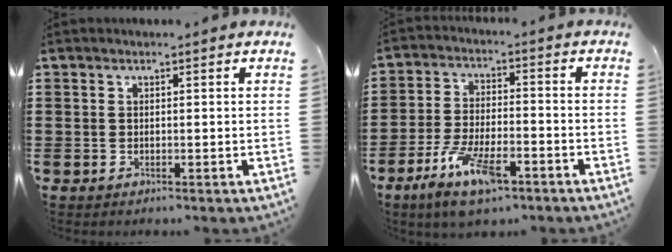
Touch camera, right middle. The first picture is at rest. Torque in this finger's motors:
{"motor_torque": [1.13, -1.01, 0.38, 0.21]}